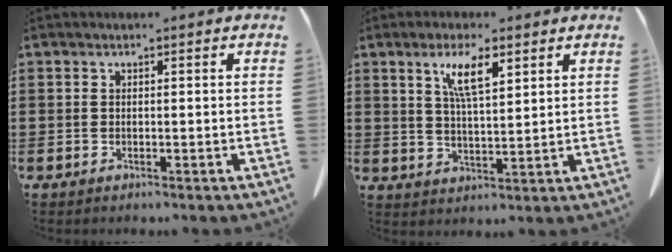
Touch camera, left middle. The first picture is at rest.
{"total": 6.7, "force": [3.6, 1.8, 5.3], "torque": [-0.114, 0.008, 0.062]}